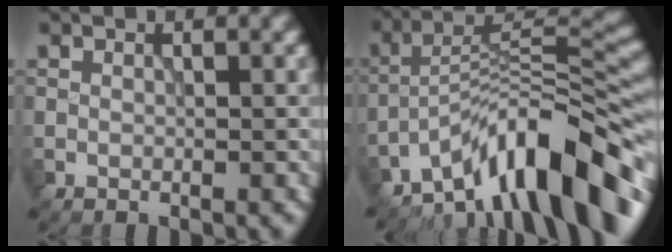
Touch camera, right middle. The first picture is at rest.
{"total": 11.9, "force": [-8.3, 3.3, 7.9], "torque": [-0.102, 0.026, -0.156]}